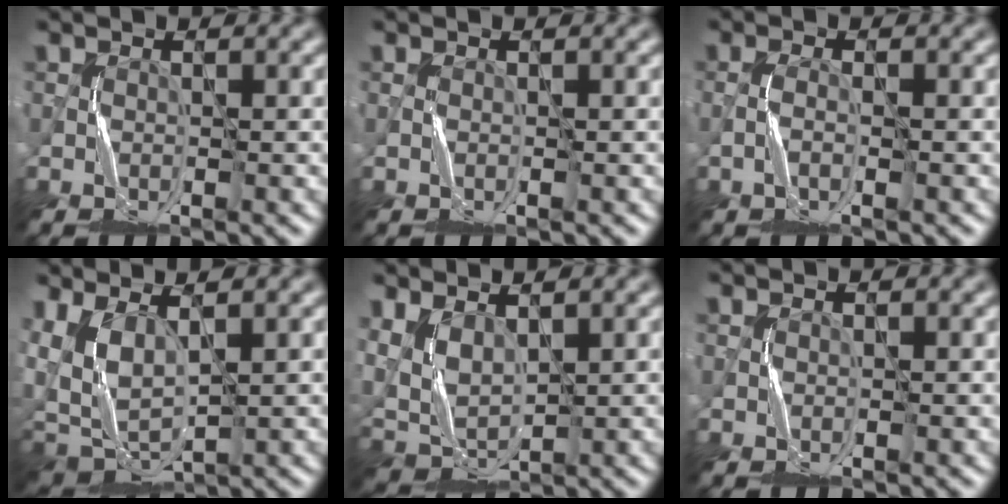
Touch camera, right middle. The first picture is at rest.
{"total": 0.0}
{"total": 1.2, "force": [-0.6, 0.2, 1.0], "torque": [-0.025, 0.007, -0.015]}
{"total": 6.0, "force": [2.0, 3.4, 4.5], "torque": [-0.113, -0.002, 0.043]}
{"total": 4.2, "force": [2.4, 2.2, 2.7], "torque": [-0.073, -0.002, 0.053]}
{"total": 0.0}